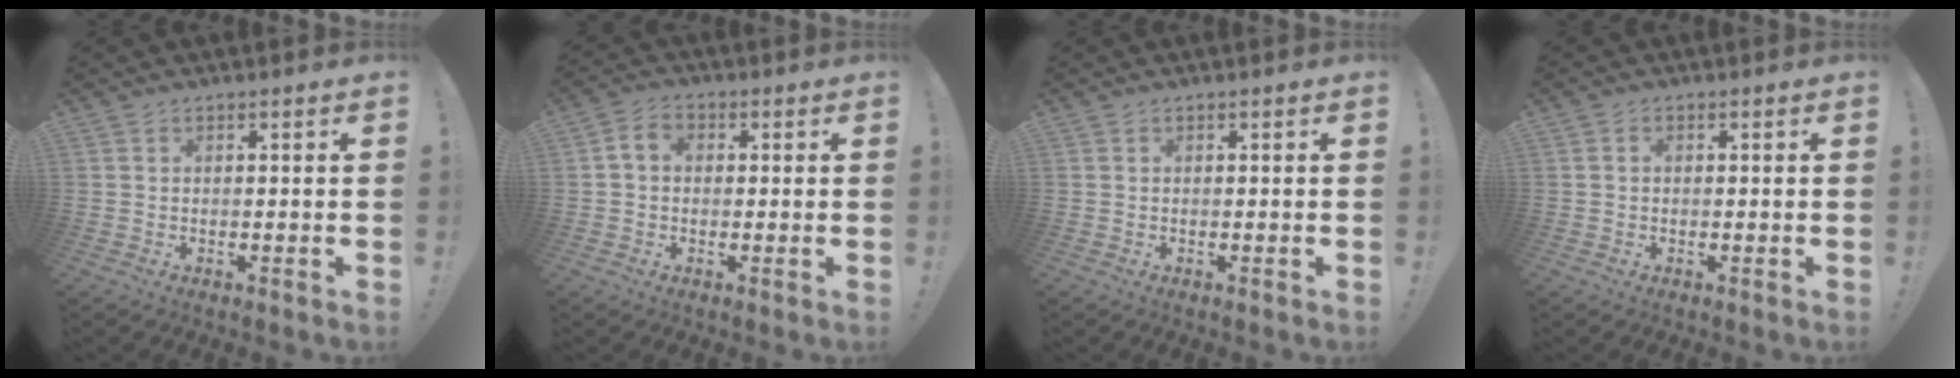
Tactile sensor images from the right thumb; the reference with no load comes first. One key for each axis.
{"total": 5.0, "fx": 0.5, "fy": 3.7, "fz": 3.2, "tx": -0.060, "ty": 0.014, "tz": 0.014}
{"total": 0.0}
{"total": 0.8, "fx": -0.1, "fy": 0.7, "fz": 0.3, "tx": -0.005, "ty": 0.003, "tz": -0.003}